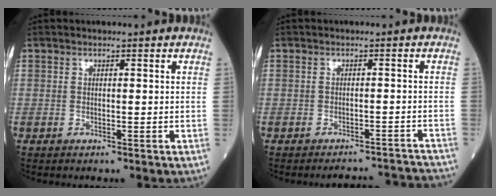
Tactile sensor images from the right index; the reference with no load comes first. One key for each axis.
{"total": 7.8, "fx": -7.8, "fy": 0.3, "fz": -0.1, "tx": 0.012, "ty": 0.011, "tz": -0.088}